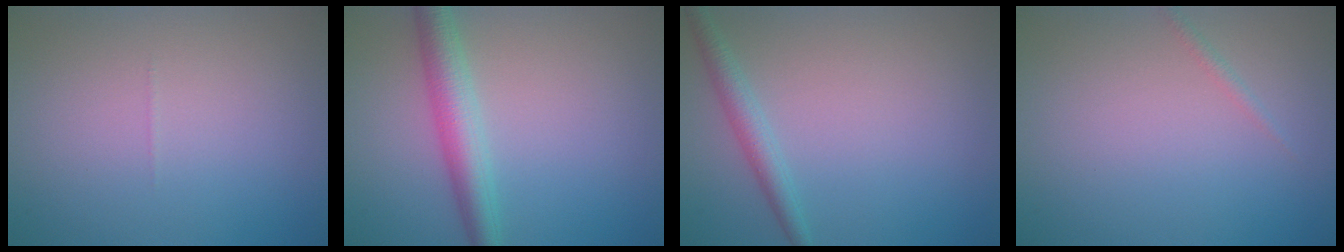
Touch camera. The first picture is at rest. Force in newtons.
{"total": 4.0, "press": 4.0, "slide": 0.1}
{"total": 2.1, "press": 2.1, "slide": 0.1}
{"total": 0.6, "press": 0.6, "slide": 0.0}